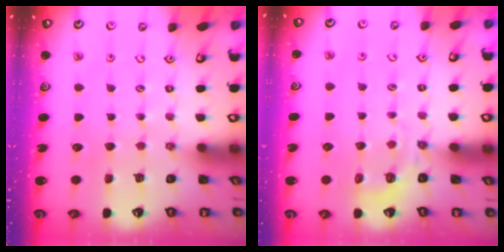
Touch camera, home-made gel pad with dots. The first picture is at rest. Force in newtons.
{"total": 2.9, "press": 2.2, "slide": 1.8}